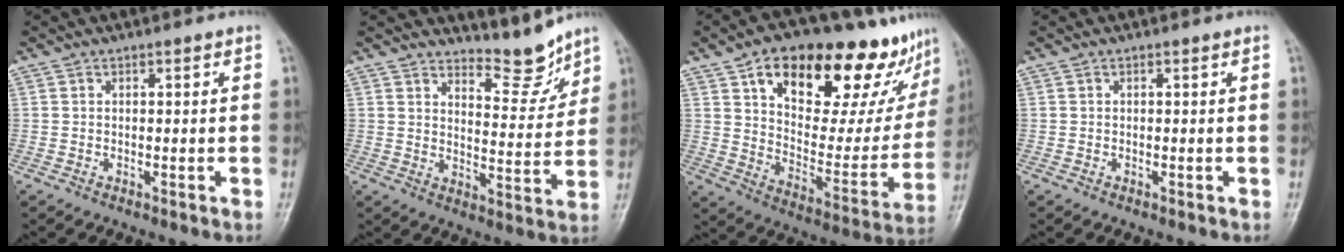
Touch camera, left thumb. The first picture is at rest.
{"total": 7.8, "force": [7.1, 2.0, 2.5], "torque": [-0.007, -0.069, 0.114]}
{"total": 29.5, "force": [17.0, 13.2, 20.2], "torque": [-0.243, -0.030, 0.260]}
{"total": 0.0}